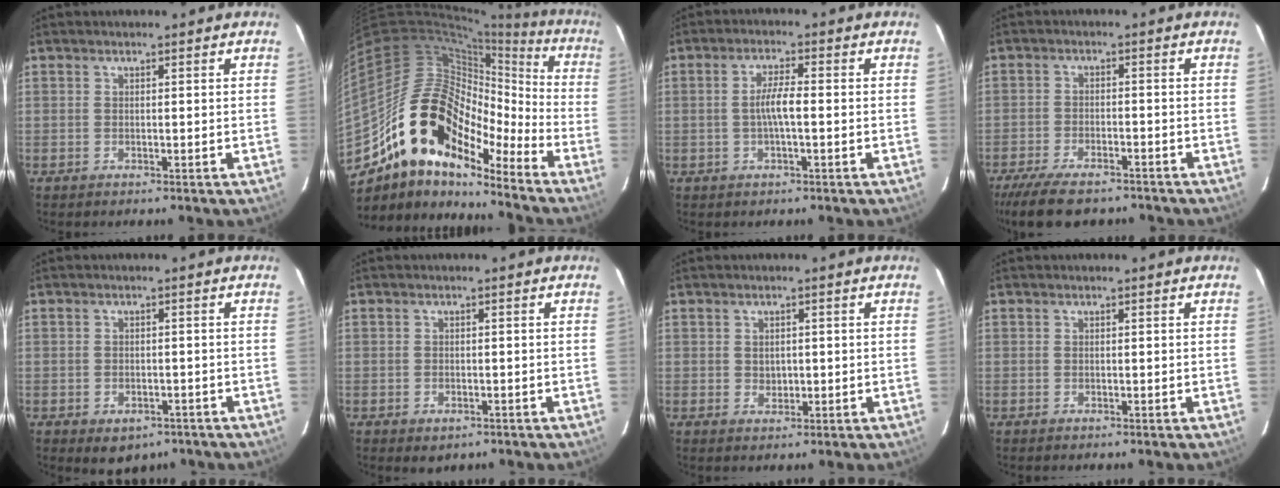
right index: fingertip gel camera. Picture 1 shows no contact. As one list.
[{"total": 20.5, "force": [-13.4, 10.7, 11.3], "torque": [-0.199, 0.020, -0.247]}, {"total": 4.1, "force": [-0.6, 0.6, 4.0], "torque": [-0.076, 0.004, -0.010]}, {"total": 12.5, "force": [-10.2, 4.2, 6.0], "torque": [-0.139, -0.029, -0.167]}, {"total": 5.7, "force": [-3.4, 3.9, 2.5], "torque": [-0.047, -0.005, -0.032]}, {"total": 2.5, "force": [-1.2, 1.9, 1.2], "torque": [-0.023, -0.004, -0.012]}, {"total": 1.3, "force": [0.0, 1.1, 0.6], "torque": [-0.005, 0.003, 0.002]}, {"total": 0.0}]